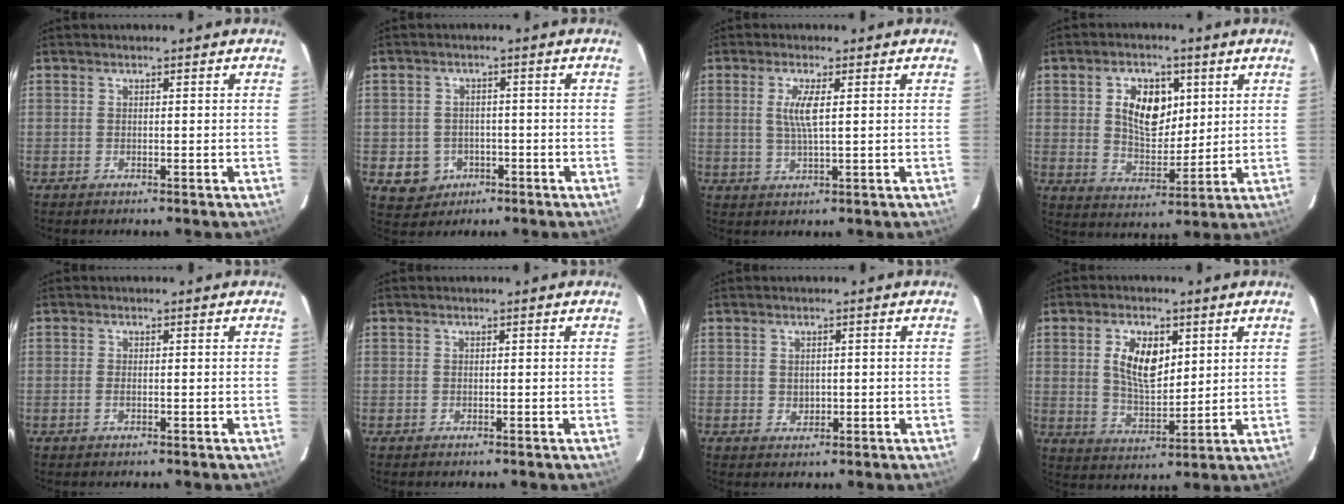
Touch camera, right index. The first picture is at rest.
{"total": 5.9, "force": [-2.0, 5.5, 1.0], "torque": [-0.033, 0.016, -0.015]}
{"total": 4.4, "force": [1.0, 0.5, 4.3], "torque": [-0.084, -0.004, 0.019]}
{"total": 10.3, "force": [3.2, 6.4, 7.4], "torque": [-0.131, 0.010, 0.062]}
{"total": 1.0, "force": [-0.3, 0.5, 0.8], "torque": [-0.017, 0.000, -0.006]}
{"total": 0.0}
{"total": 1.9, "force": [0.1, 1.7, 0.8], "torque": [-0.009, 0.003, 0.007]}
{"total": 9.3, "force": [3.0, 4.8, 7.4], "torque": [-0.135, 0.006, 0.064]}